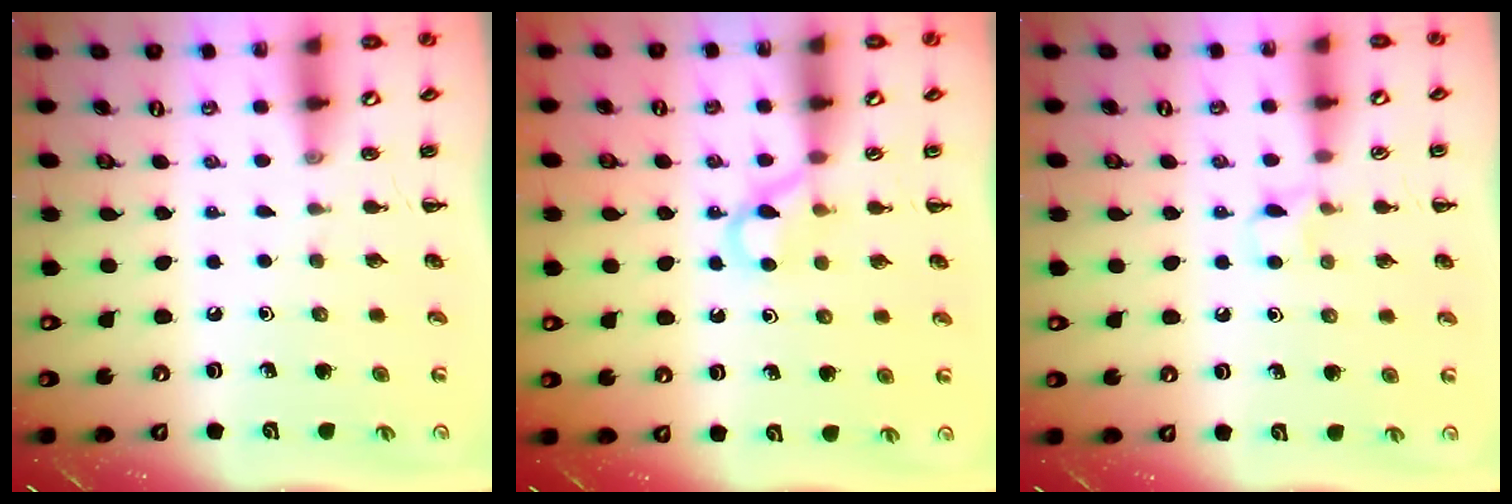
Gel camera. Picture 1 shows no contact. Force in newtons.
{"total": 4.4, "press": 4.2, "slide": 1.3}
{"total": 5.6, "press": 5.3, "slide": 1.8}